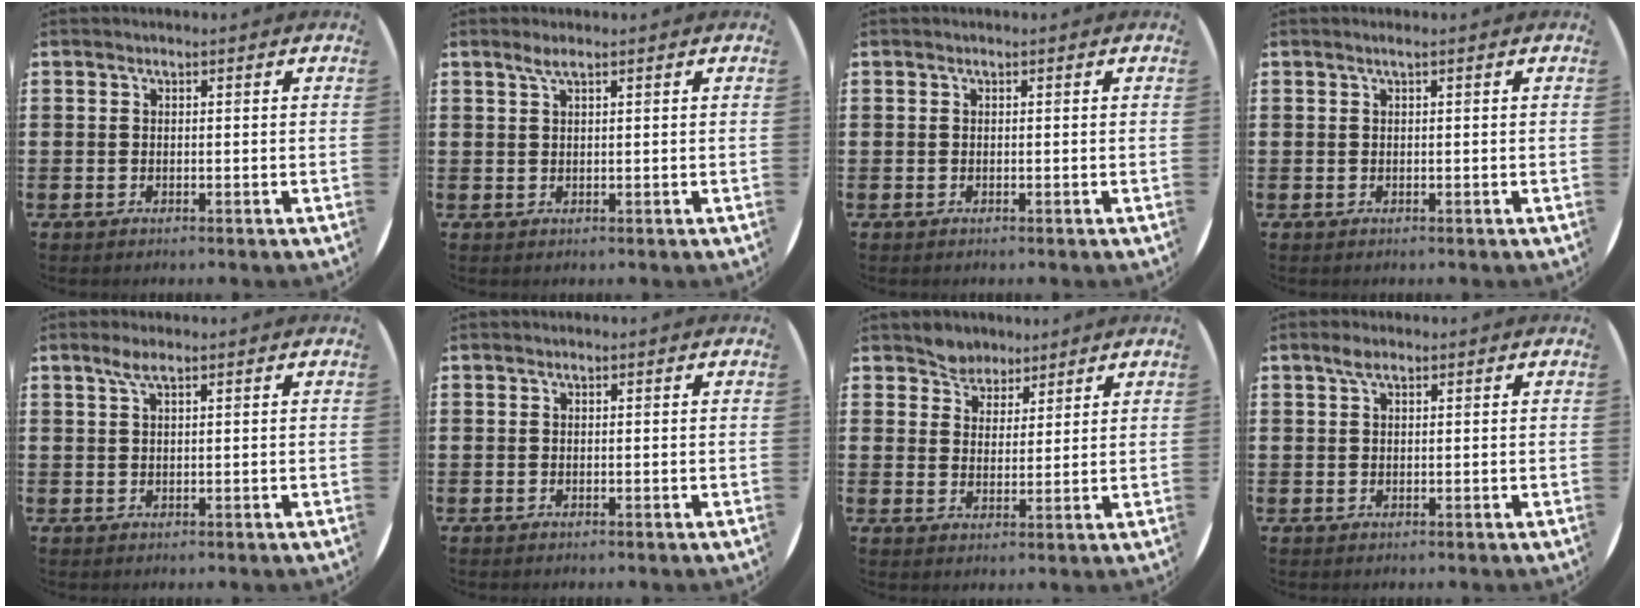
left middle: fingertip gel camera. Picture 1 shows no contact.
{"total": 1.6, "force": [1.0, 0.0, 1.2], "torque": [-0.025, 0.002, 0.018]}
{"total": 0.0}
{"total": 0.6, "force": [0.3, -0.1, 0.5], "torque": [-0.008, -0.001, 0.004]}
{"total": 2.2, "force": [1.3, 0.3, 1.8], "torque": [-0.038, 0.005, 0.021]}
{"total": 0.0}
{"total": 3.9, "force": [3.5, 1.6, -0.5], "torque": [-0.007, -0.004, 0.068]}
{"total": 1.7, "force": [1.0, 0.8, 1.1], "torque": [-0.016, 0.002, 0.015]}